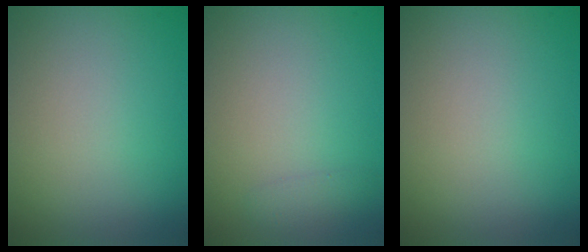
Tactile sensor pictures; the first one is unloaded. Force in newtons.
{"total": 0.8, "press": 0.8, "slide": 0.0}
{"total": 0.0}